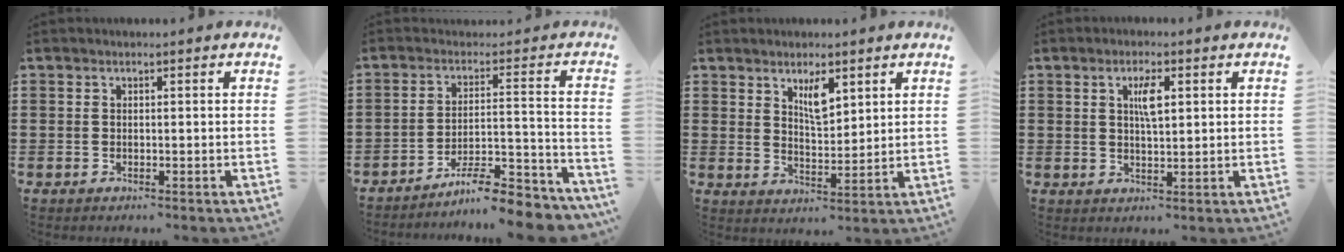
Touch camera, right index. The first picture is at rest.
{"total": 7.2, "force": [-6.1, 0.9, 3.6], "torque": [-0.054, 0.008, -0.111]}
{"total": 4.7, "force": [2.8, 1.8, 3.2], "torque": [-0.054, -0.001, 0.046]}
{"total": 3.8, "force": [1.1, 1.1, 3.5], "torque": [-0.064, 0.006, 0.014]}